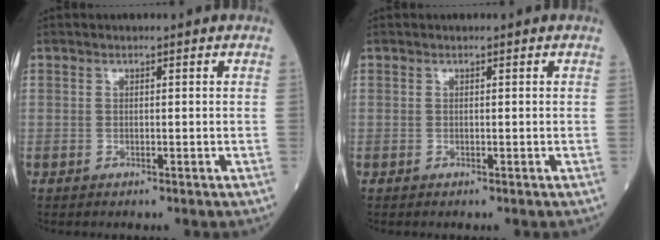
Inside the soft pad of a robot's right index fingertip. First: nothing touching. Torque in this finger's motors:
{"motor_torque": [0.00, 0.00, 0.00, -0.01]}